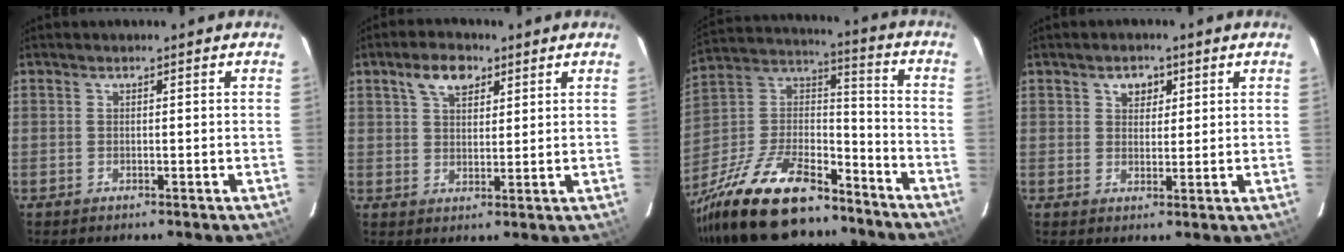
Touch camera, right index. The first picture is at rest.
{"total": 5.7, "force": [3.4, 3.0, 3.5], "torque": [-0.059, 0.012, 0.058]}
{"total": 27.0, "force": [-19.7, 10.9, 14.9], "torque": [-0.311, 0.004, -0.320]}
{"total": 3.1, "force": [1.7, 2.1, 1.5], "torque": [-0.015, 0.007, 0.028]}